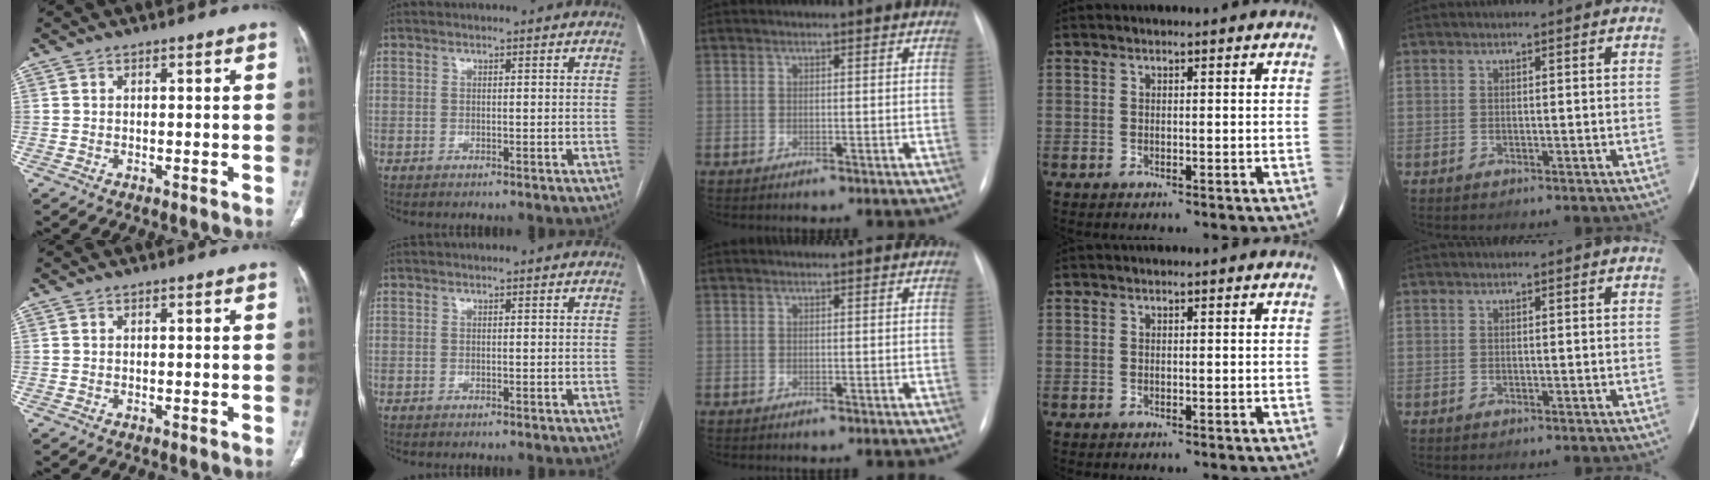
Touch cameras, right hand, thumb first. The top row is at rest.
{}